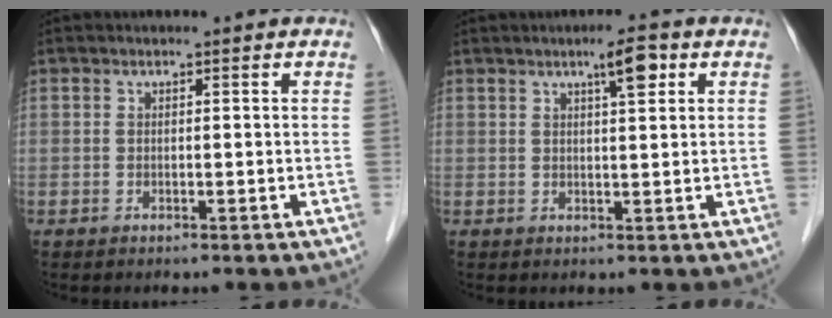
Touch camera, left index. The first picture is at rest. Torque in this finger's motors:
{"motor_torque": [0.50, -0.23, 0.11, 0.02]}